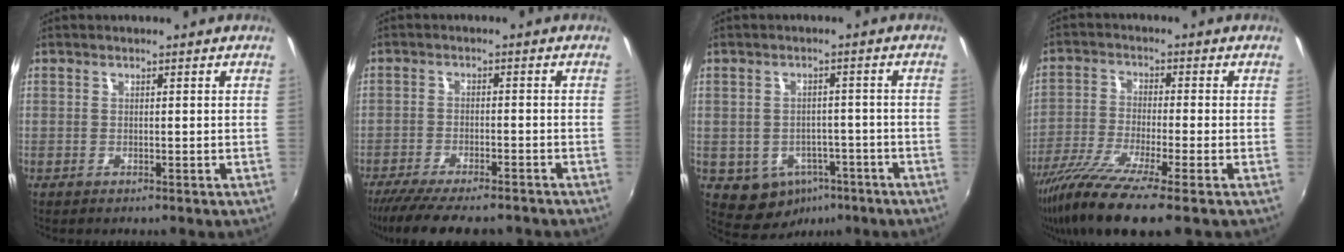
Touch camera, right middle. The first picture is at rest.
{"total": 13.4, "force": [-11.3, 2.9, 6.6], "torque": [-0.140, -0.036, -0.175]}
{"total": 8.5, "force": [-4.2, 6.8, 2.9], "torque": [-0.070, 0.006, -0.035]}
{"total": 12.5, "force": [-8.7, 0.9, 9.0], "torque": [-0.193, -0.045, -0.162]}